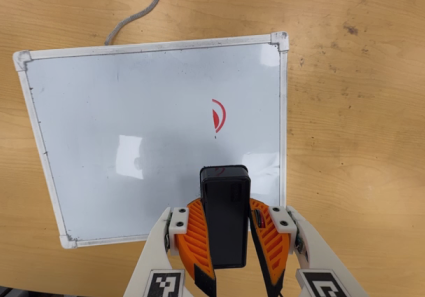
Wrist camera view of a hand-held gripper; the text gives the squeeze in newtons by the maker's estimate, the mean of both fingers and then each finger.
{"total": 10.3, "left": 9.6, "right": 11.0}